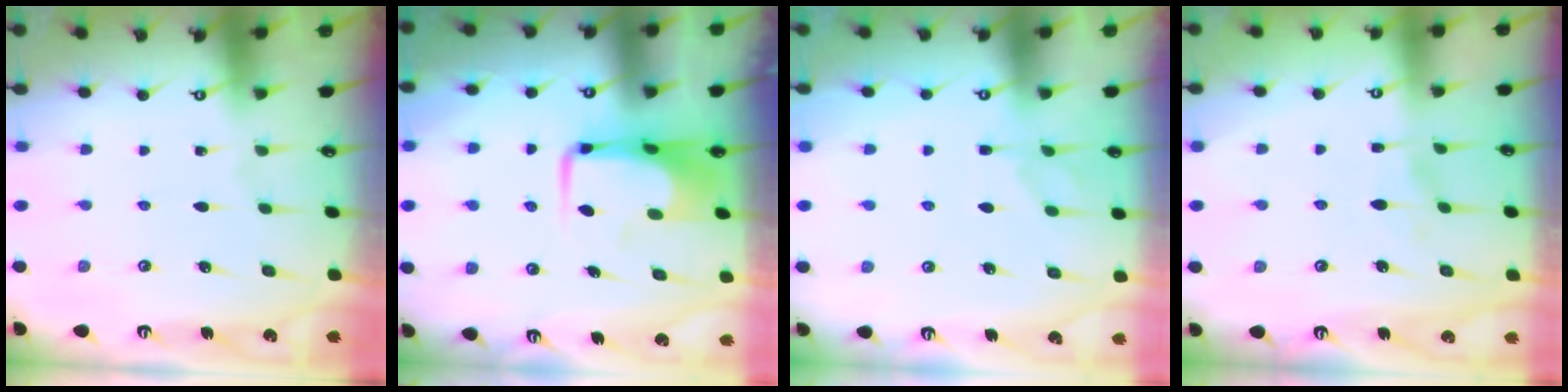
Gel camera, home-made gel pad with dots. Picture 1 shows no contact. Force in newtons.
{"total": 7.1, "press": 7.0, "slide": 1.3}
{"total": 1.1, "press": 0.3, "slide": 1.1}
{"total": 1.2, "press": 0.8, "slide": 0.9}